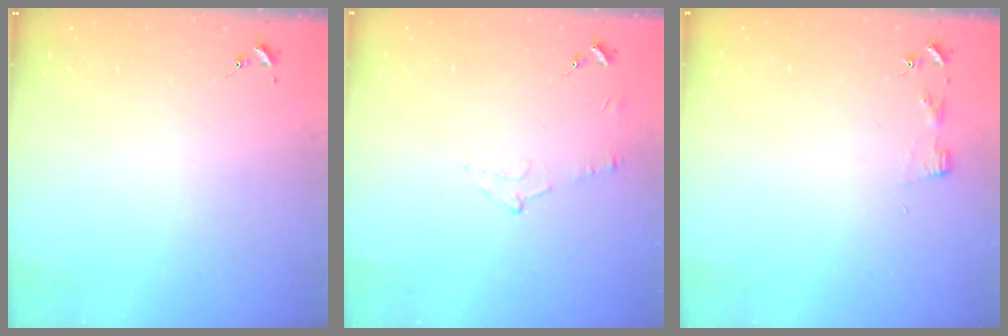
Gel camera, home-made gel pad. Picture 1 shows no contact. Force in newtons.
{"total": 5.4, "press": 5.4, "slide": 0.7}
{"total": 2.9, "press": 2.9, "slide": 0.3}